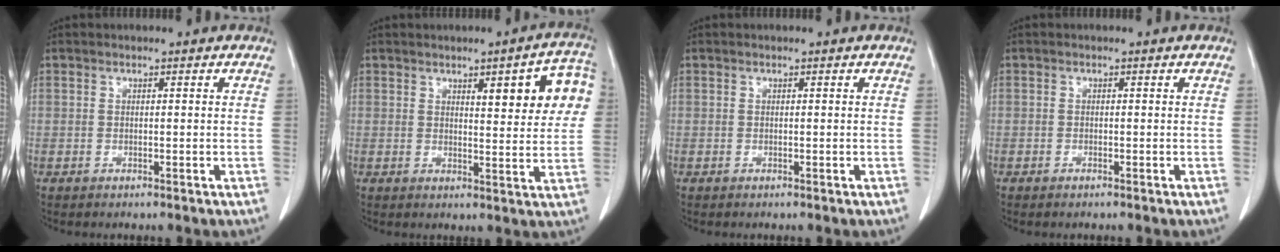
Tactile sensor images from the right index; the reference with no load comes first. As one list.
[{"total": 9.4, "force": [3.3, 2.3, 8.5], "torque": [-0.099, 0.014, 0.038]}, {"total": 0.0}, {"total": 0.5, "force": [-0.4, 0.1, 0.3], "torque": [-0.007, 0.000, -0.004]}]